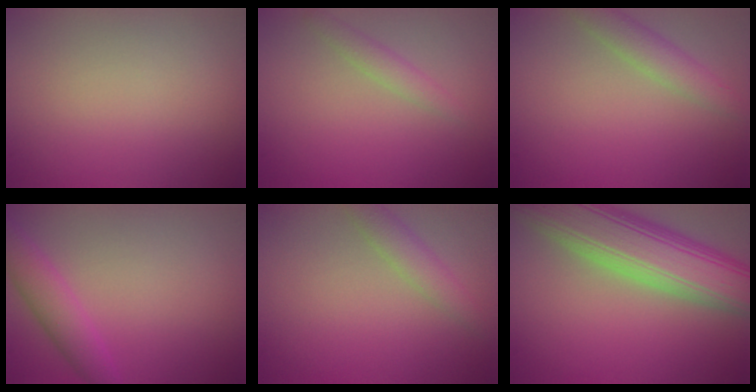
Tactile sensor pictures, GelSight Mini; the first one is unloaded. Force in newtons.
{"total": 1.5, "press": 1.5, "slide": 0.2}
{"total": 2.5, "press": 2.5, "slide": 0.2}
{"total": 2.9, "press": 2.9, "slide": 0.1}
{"total": 2.2, "press": 2.2, "slide": 0.1}
{"total": 10.9, "press": 10.8, "slide": 0.8}